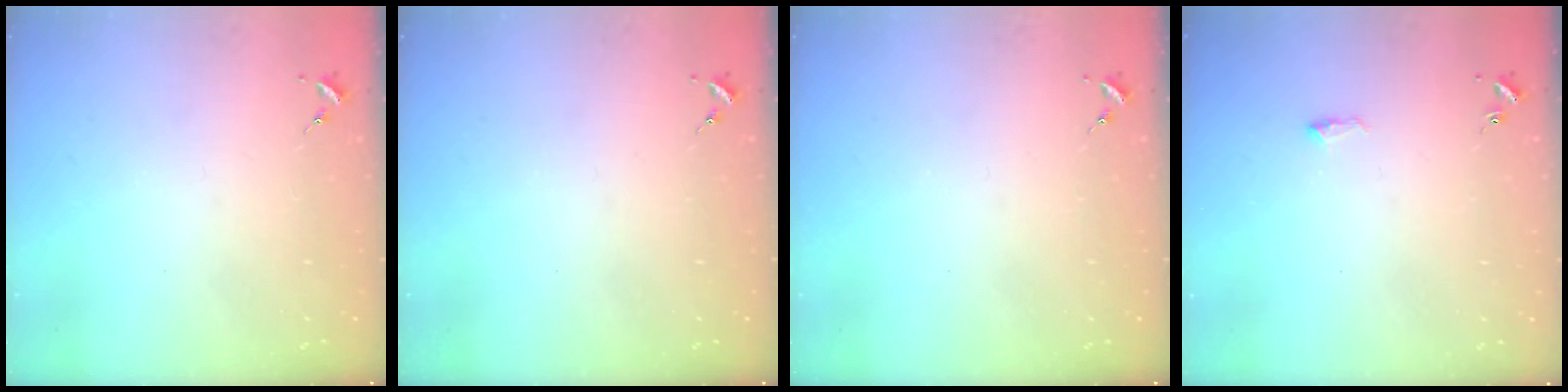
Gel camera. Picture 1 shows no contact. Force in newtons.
{"total": 0.0}
{"total": 0.0}
{"total": 5.3, "press": 5.3, "slide": 0.7}